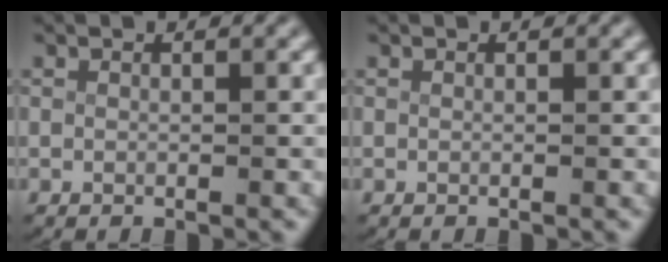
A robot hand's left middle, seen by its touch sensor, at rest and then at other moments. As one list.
[{"total": 0.0}]